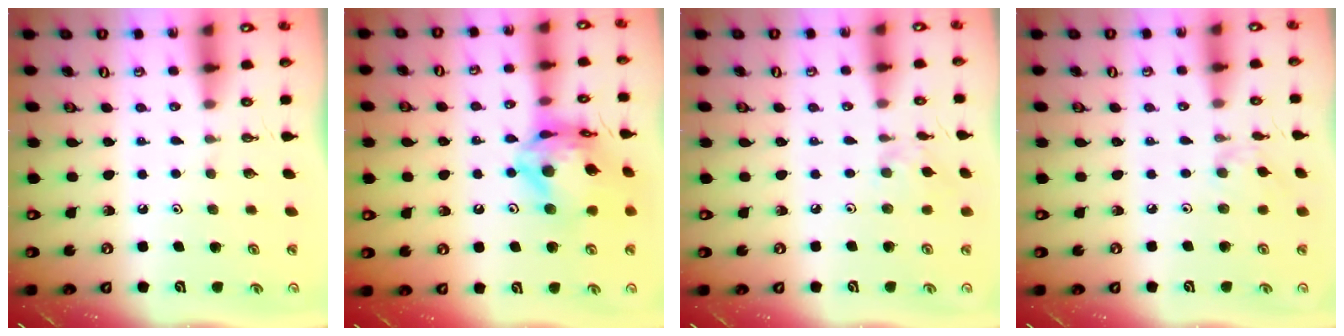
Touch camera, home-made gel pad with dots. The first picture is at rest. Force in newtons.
{"total": 16.6, "press": 16.6, "slide": 1.6}
{"total": 2.0, "press": 1.9, "slide": 0.5}
{"total": 1.7, "press": 1.7, "slide": 0.4}